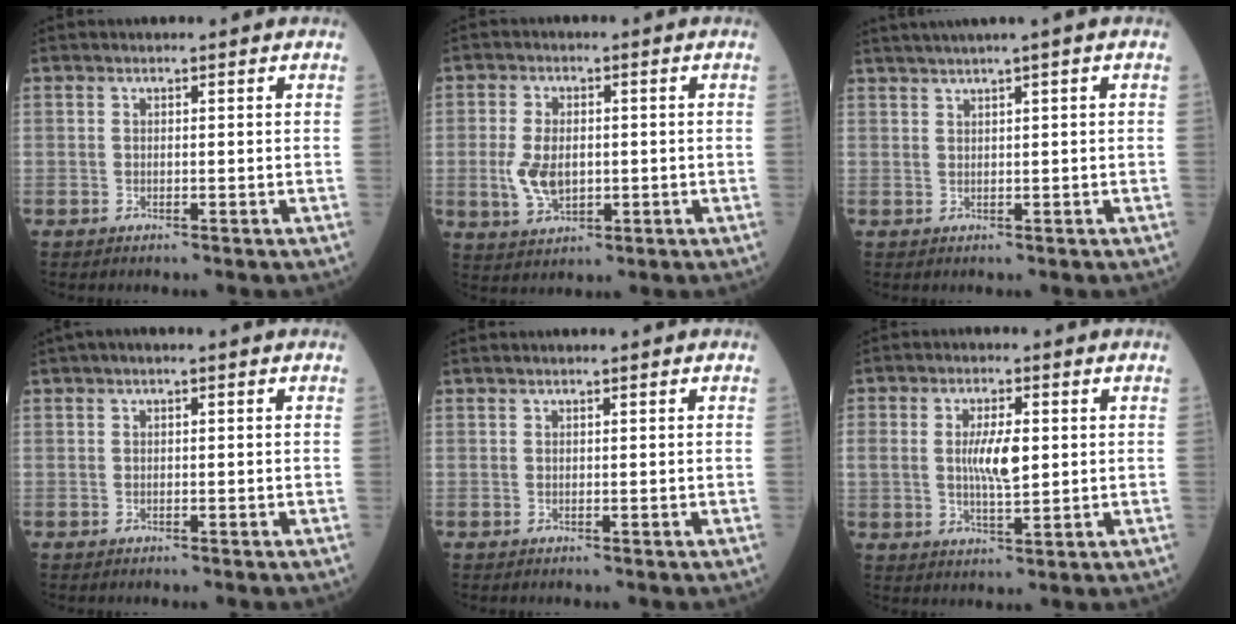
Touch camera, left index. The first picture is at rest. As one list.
[{"total": 6.3, "force": [-0.6, 3.9, 5.0], "torque": [-0.114, 0.000, 0.001]}, {"total": 3.8, "force": [2.8, -1.1, 2.4], "torque": [-0.043, 0.015, 0.059]}, {"total": 0.7, "force": [0.1, 0.3, 0.6], "torque": [-0.010, 0.006, 0.003]}, {"total": 0.0}, {"total": 6.3, "force": [0.6, 2.1, 5.9], "torque": [-0.119, 0.004, 0.017]}]